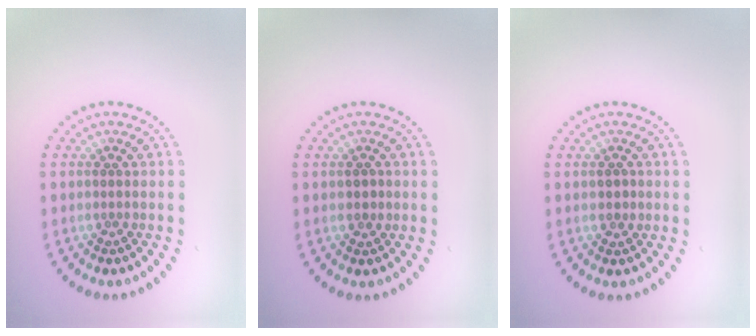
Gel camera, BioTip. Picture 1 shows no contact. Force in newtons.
{"total": 0.7, "press": 0.6, "slide": 0.4}
{"total": 0.7, "press": 0.6, "slide": 0.4}